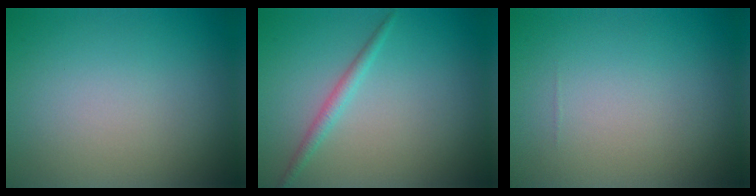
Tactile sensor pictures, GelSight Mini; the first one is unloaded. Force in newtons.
{"total": 1.5, "press": 1.5, "slide": 0.0}
{"total": 0.0}